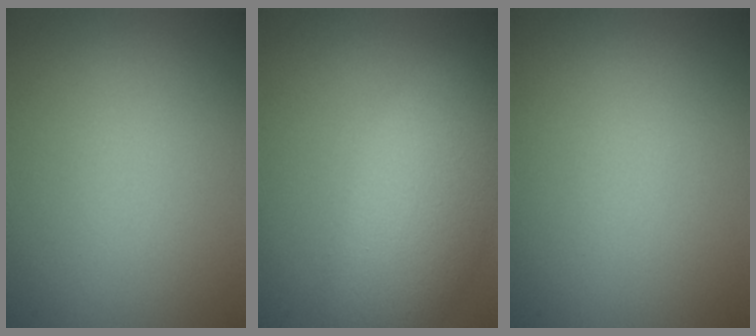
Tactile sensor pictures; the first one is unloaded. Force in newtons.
{"total": 6.9, "press": 6.9, "slide": 0.4}
{"total": 0.0}